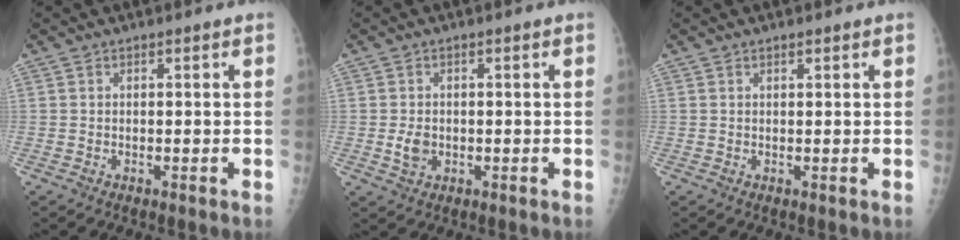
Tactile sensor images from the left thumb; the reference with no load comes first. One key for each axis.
{"total": 3.0, "fx": -0.6, "fy": 2.3, "fz": 1.8, "tx": -0.028, "ty": 0.000, "tz": -0.007}
{"total": 0.6, "fx": 0.4, "fy": 0.2, "fz": 0.4, "tx": -0.006, "ty": -0.002, "tz": 0.007}